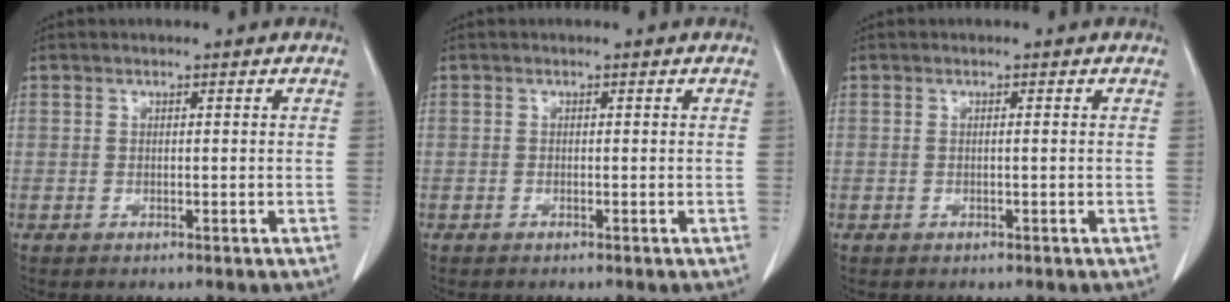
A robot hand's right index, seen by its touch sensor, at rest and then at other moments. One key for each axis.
{"total": 0.0}
{"total": 0.0}